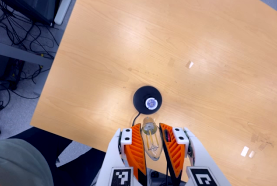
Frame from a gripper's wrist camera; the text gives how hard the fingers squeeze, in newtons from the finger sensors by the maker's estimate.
{"total": 19.1, "left": 21.4, "right": 16.7}